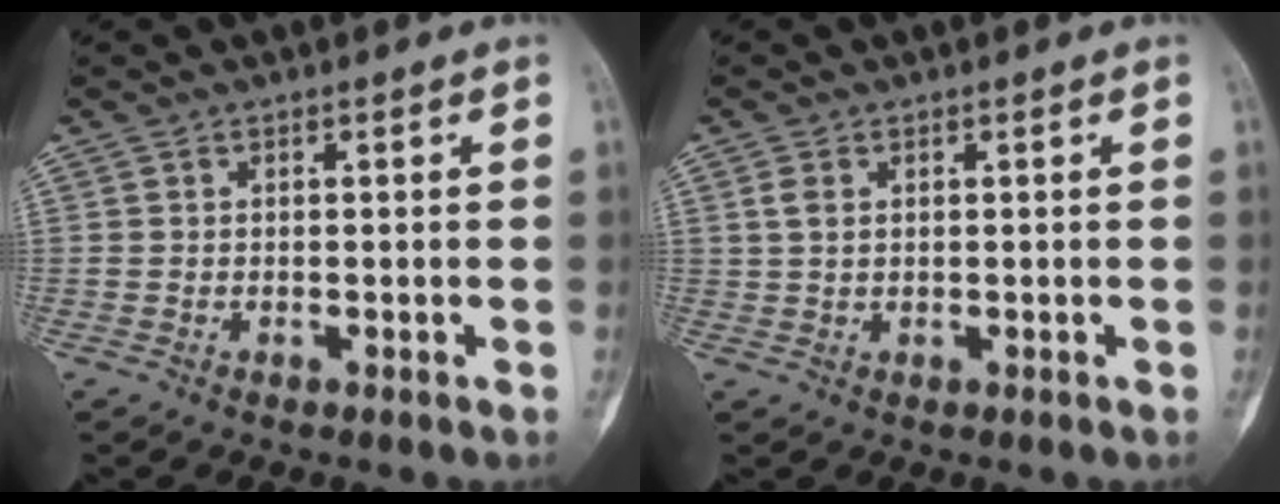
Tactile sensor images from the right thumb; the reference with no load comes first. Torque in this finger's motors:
{"motor_torque": [-0.52, -0.04, 0.33, 0.00, 0.00]}